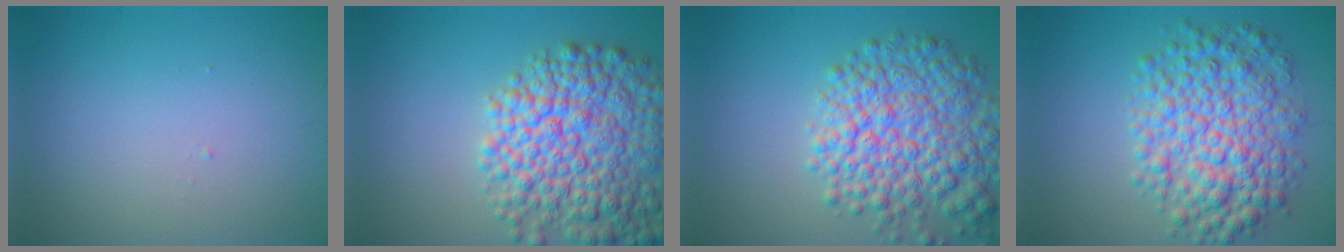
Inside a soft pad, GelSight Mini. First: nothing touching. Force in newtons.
{"total": 10.0, "press": 10.0, "slide": 0.6}
{"total": 8.8, "press": 8.7, "slide": 0.4}
{"total": 7.6, "press": 7.6, "slide": 0.1}